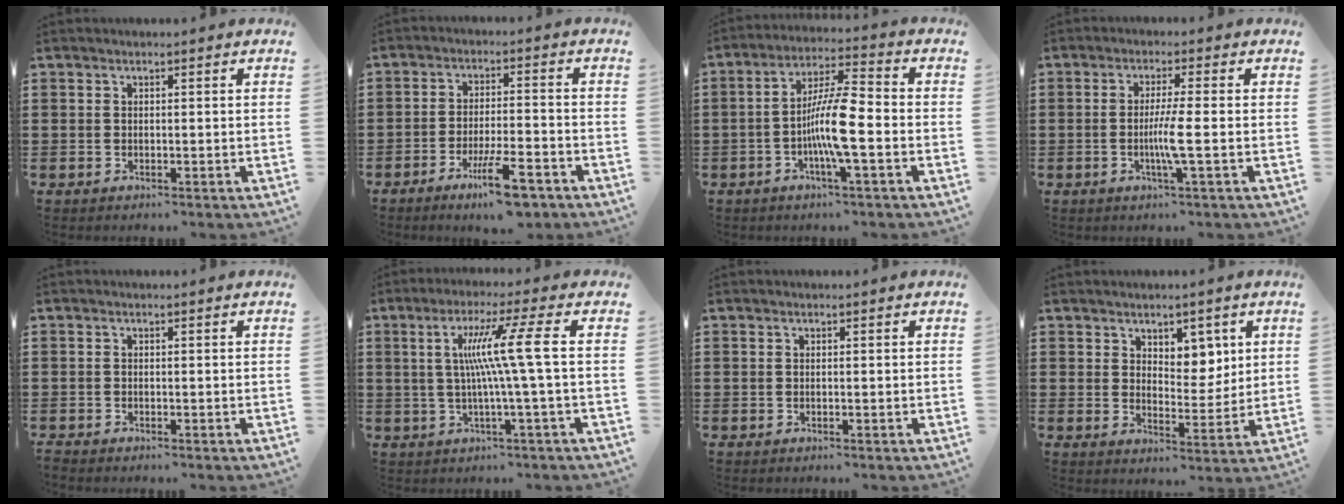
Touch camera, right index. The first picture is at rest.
{"total": 8.3, "force": [-5.2, 1.7, 6.2], "torque": [-0.107, 0.005, -0.090]}
{"total": 9.1, "force": [-2.2, 1.2, 8.7], "torque": [-0.173, -0.008, -0.048]}
{"total": 4.7, "force": [-0.8, -0.5, 4.6], "torque": [-0.088, -0.013, -0.021]}
{"total": 0.7, "force": [-0.7, 0.0, 0.0], "torque": [-0.001, -0.002, -0.014]}
{"total": 9.6, "force": [0.8, -1.3, 9.4], "torque": [-0.177, 0.002, -0.001]}
{"total": 0.0}
{"total": 4.7, "force": [3.2, 3.1, 1.6], "torque": [-0.029, -0.005, 0.053]}